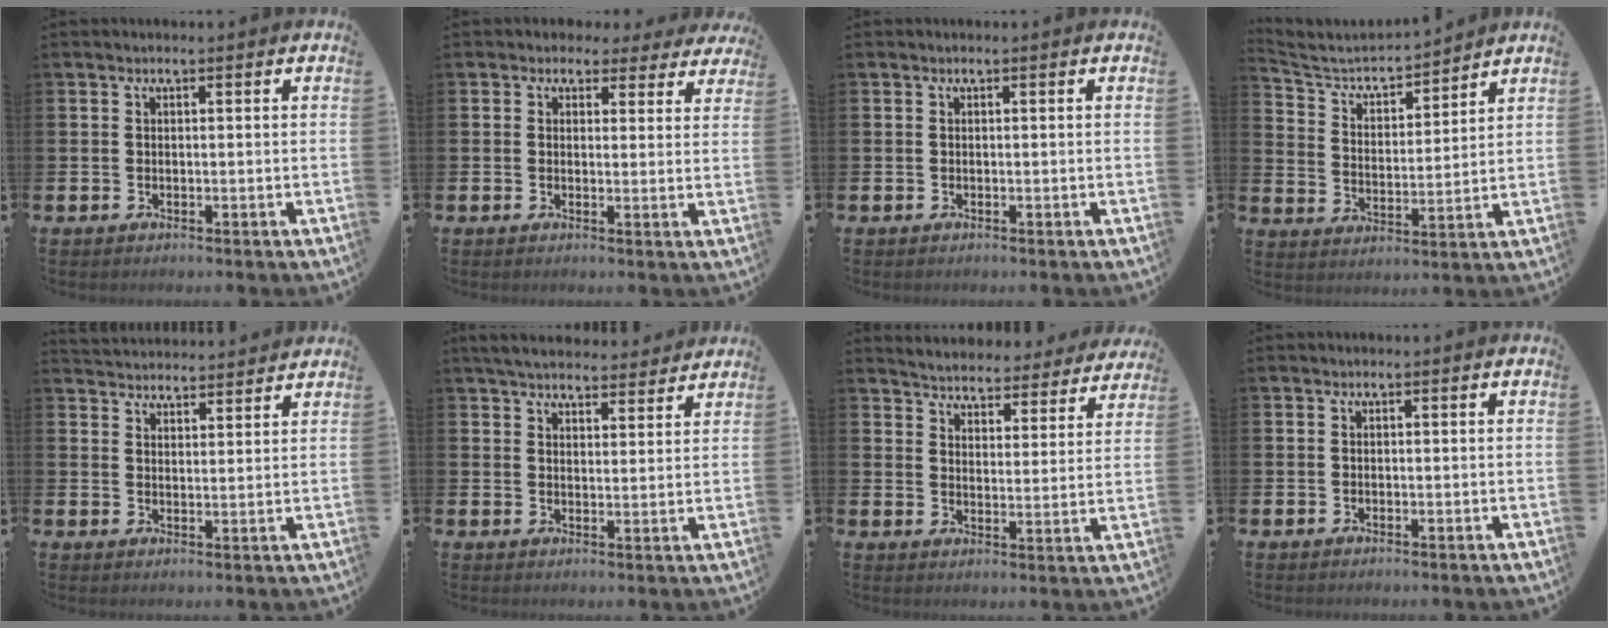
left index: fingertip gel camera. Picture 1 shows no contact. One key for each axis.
{"total": 2.9, "fx": 2.3, "fy": 1.8, "fz": 0.0, "tx": -0.001, "ty": -0.013, "tz": 0.035}
{"total": 0.0}
{"total": 4.7, "fx": 4.5, "fy": 1.2, "fz": 0.8, "tx": -0.043, "ty": -0.038, "tz": 0.072}
{"total": 3.9, "fx": 3.8, "fy": 0.4, "fz": -0.4, "tx": 0.002, "ty": -0.026, "tz": 0.069}
{"total": 5.1, "fx": 4.9, "fy": 1.0, "fz": 0.7, "tx": -0.025, "ty": -0.027, "tz": 0.088}
{"total": 4.6, "fx": 4.6, "fy": 0.5, "fz": 0.2, "tx": -0.020, "ty": -0.041, "tz": 0.076}
{"total": 0.0}